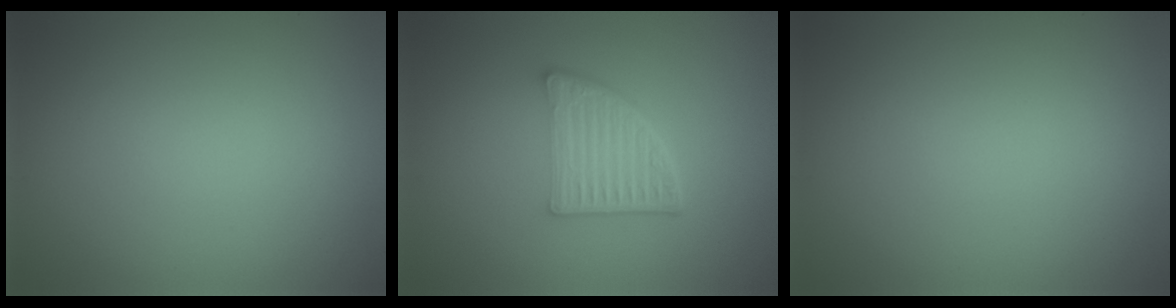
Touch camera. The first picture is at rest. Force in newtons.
{"total": 5.4, "press": 3.6, "slide": 4.0}
{"total": 0.0}